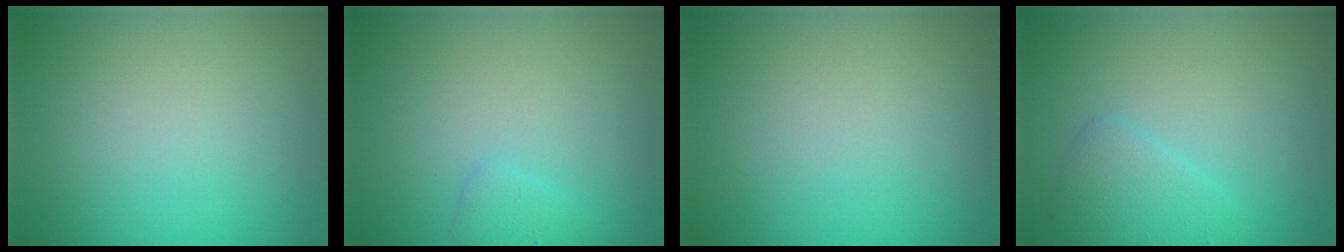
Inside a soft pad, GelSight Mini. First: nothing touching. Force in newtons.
{"total": 1.1, "press": 1.1, "slide": 0.0}
{"total": 0.0}
{"total": 2.1, "press": 2.1, "slide": 0.1}